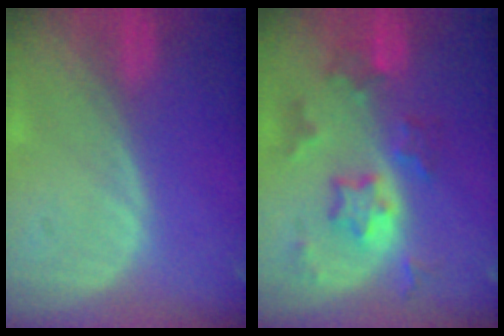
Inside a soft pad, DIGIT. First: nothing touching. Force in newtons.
{"total": 7.2, "press": 6.5, "slide": 3.1}